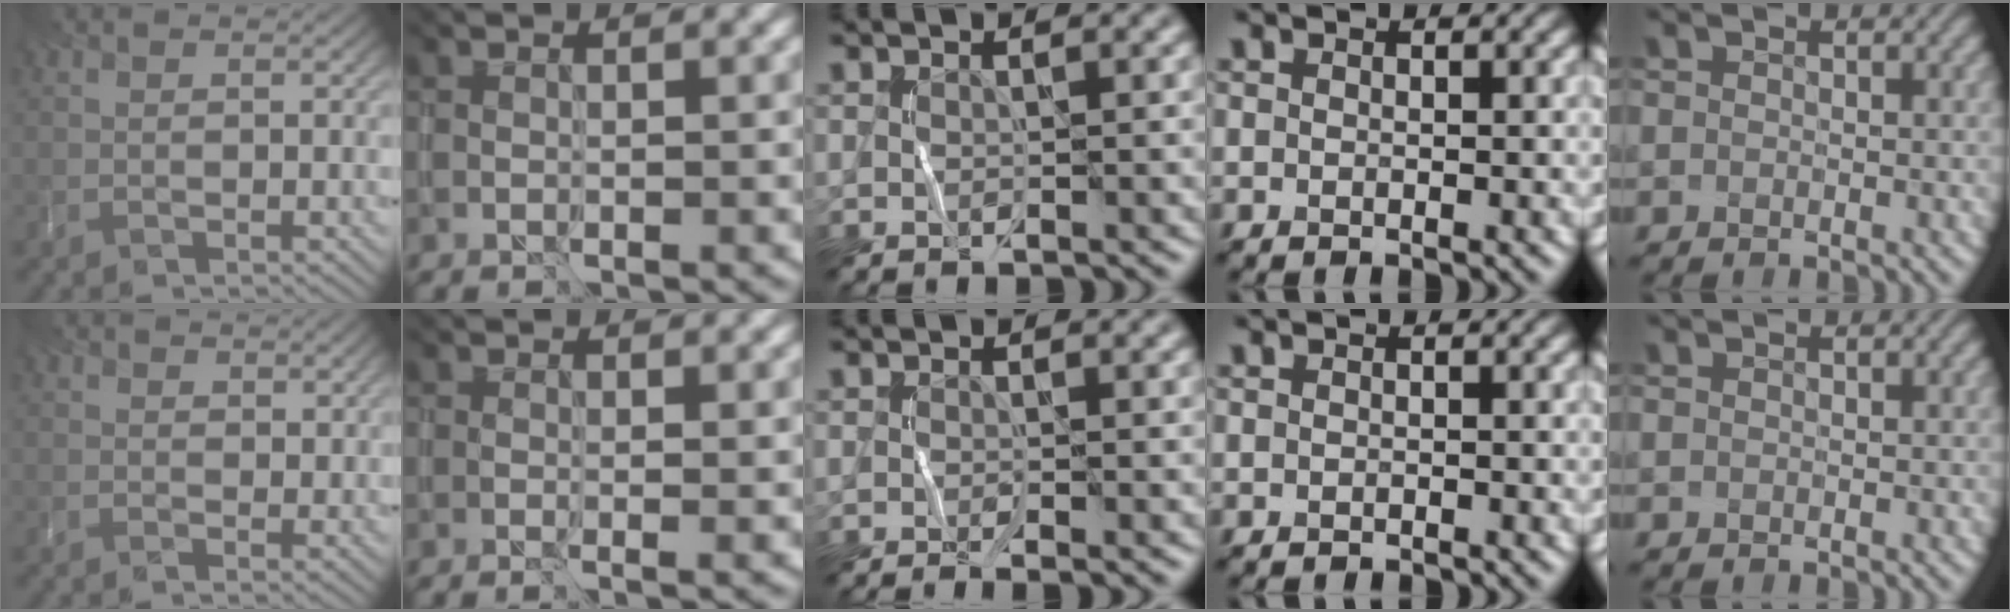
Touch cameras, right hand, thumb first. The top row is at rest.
{"thumb": {"total": 1.8, "force": [1.4, 1.0, 0.5], "torque": [-0.018, -0.007, 0.032]}, "index": {"total": 1.6, "force": [-0.1, 0.5, 1.5], "torque": [-0.020, 0.000, 0.003]}, "middle": {"total": 0.9, "force": [-0.4, 0.0, 0.8], "torque": [-0.015, -0.005, -0.007]}}